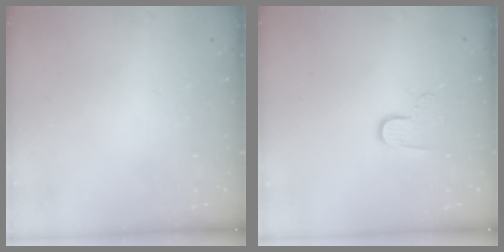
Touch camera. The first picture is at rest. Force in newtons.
{"total": 6.5, "press": 6.4, "slide": 0.6}